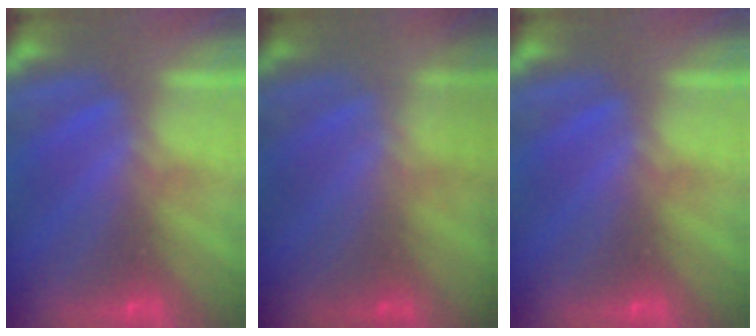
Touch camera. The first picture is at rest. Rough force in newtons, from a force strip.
{"total": 1.7}
{"total": 0.0}